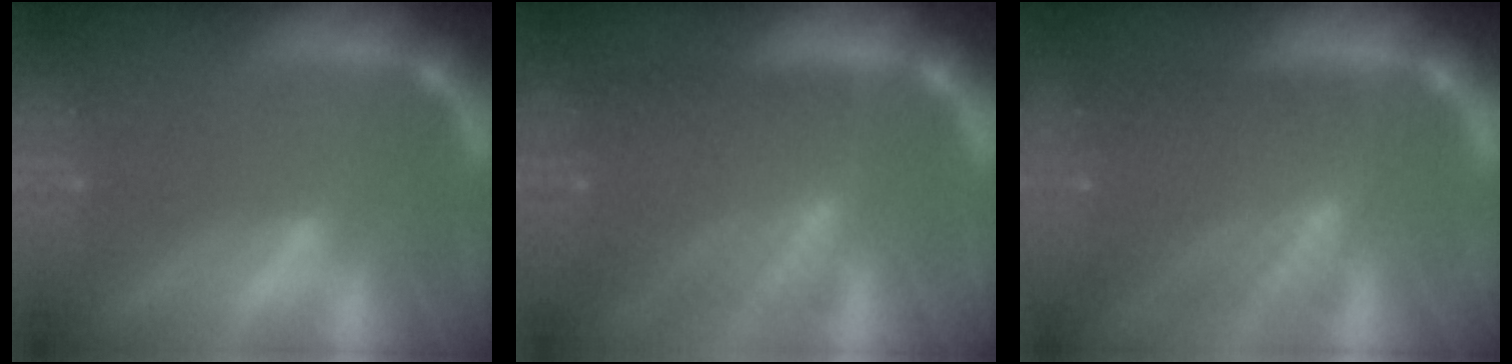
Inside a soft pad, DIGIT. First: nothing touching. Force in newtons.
{"total": 9.6}
{"total": 9.0}